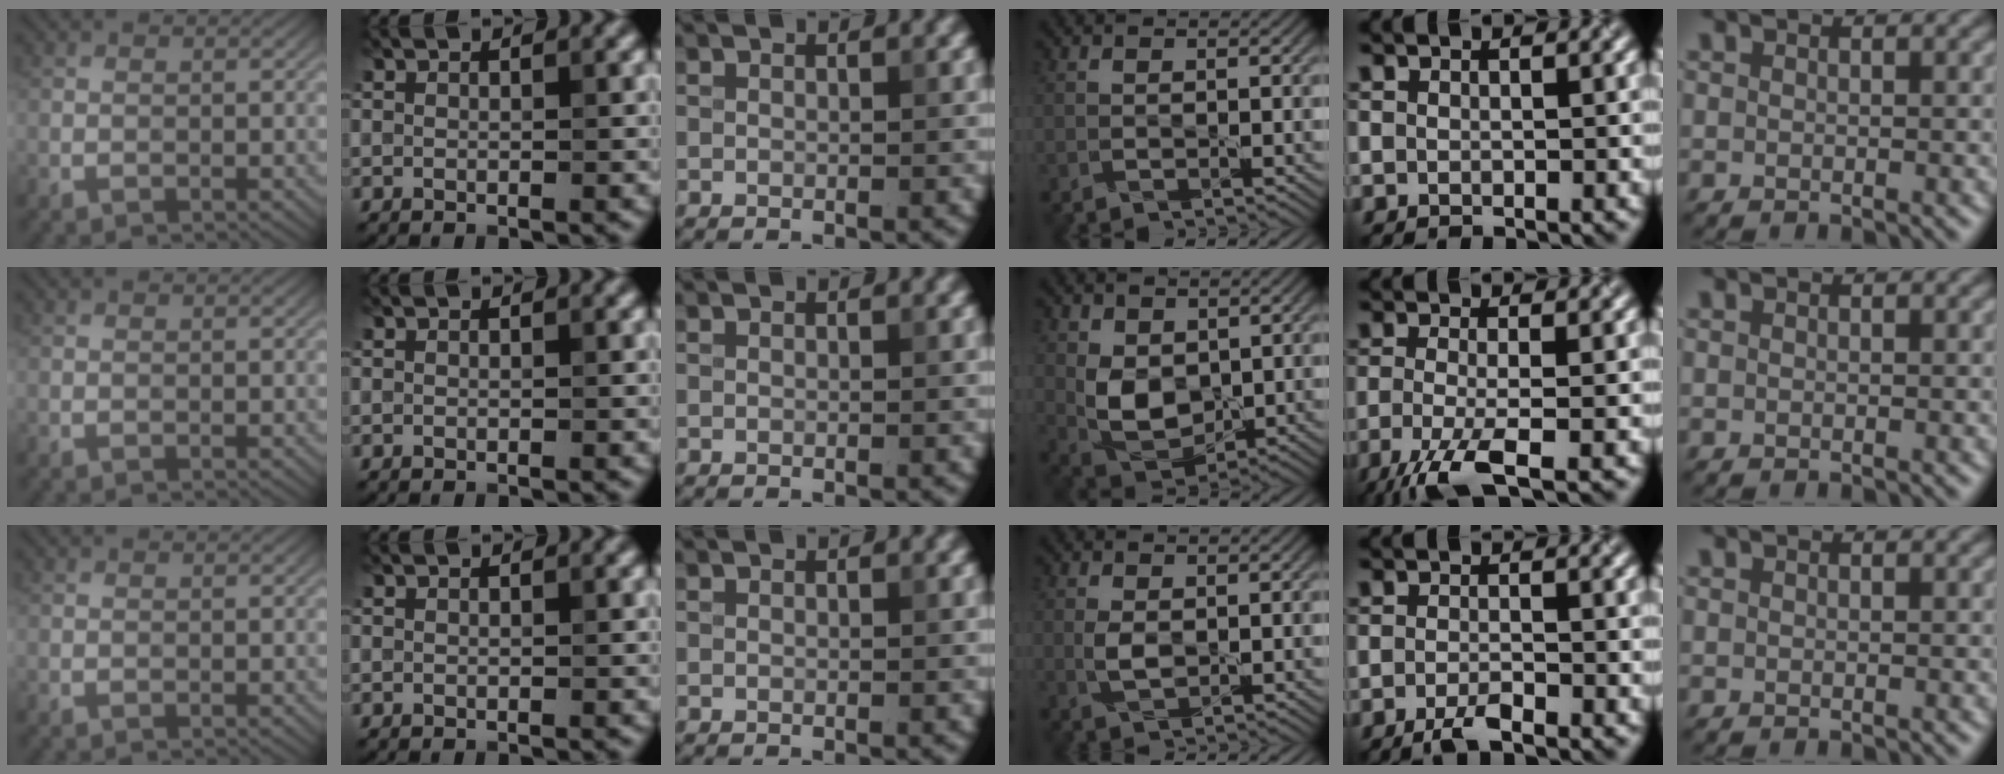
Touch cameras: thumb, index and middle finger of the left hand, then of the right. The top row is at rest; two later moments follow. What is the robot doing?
{"motion": "squeeze", "object": "tweezer"}